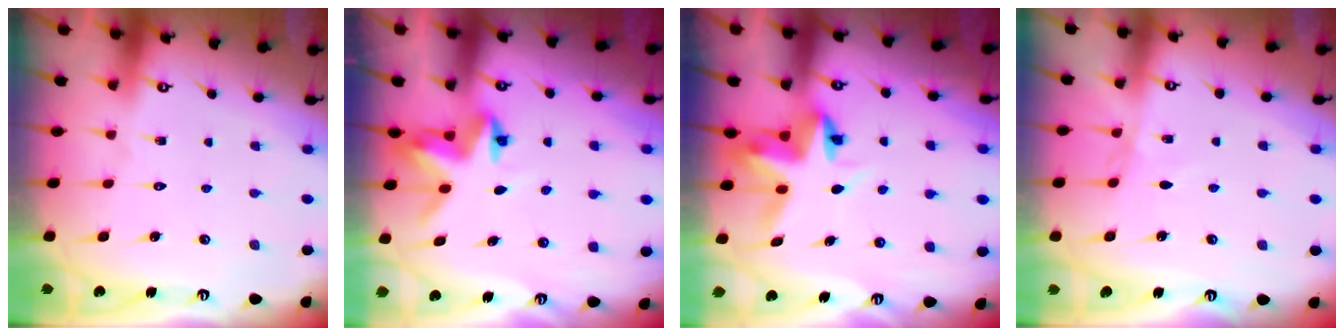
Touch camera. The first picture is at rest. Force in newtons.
{"total": 3.8, "press": 3.8, "slide": 0.5}
{"total": 5.3, "press": 5.3, "slide": 0.5}
{"total": 3.2, "press": 3.2, "slide": 0.5}